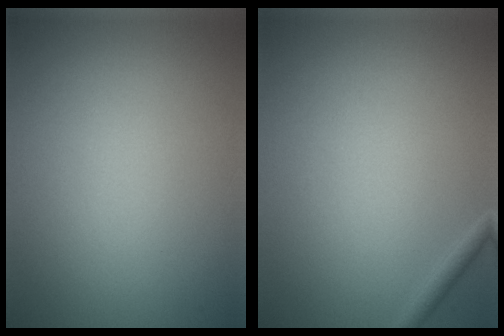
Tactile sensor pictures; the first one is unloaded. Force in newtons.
{"total": 0.9, "press": 0.9, "slide": 0.1}